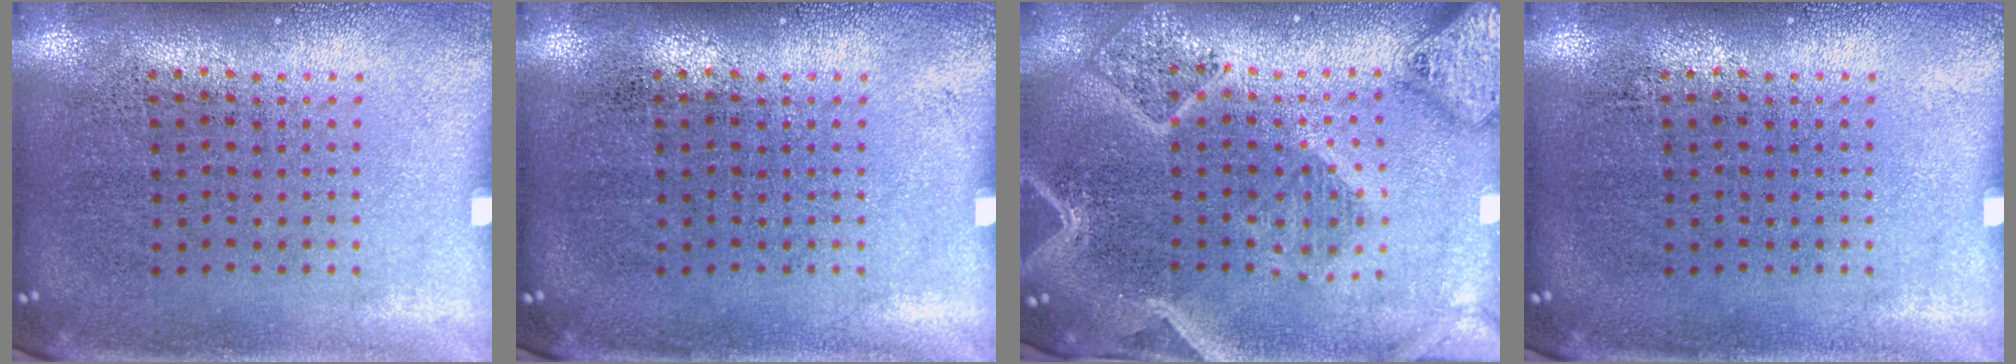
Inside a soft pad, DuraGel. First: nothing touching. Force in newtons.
{"total": 0.0}
{"total": 2.8, "press": 2.4, "slide": 1.4}
{"total": 0.0}